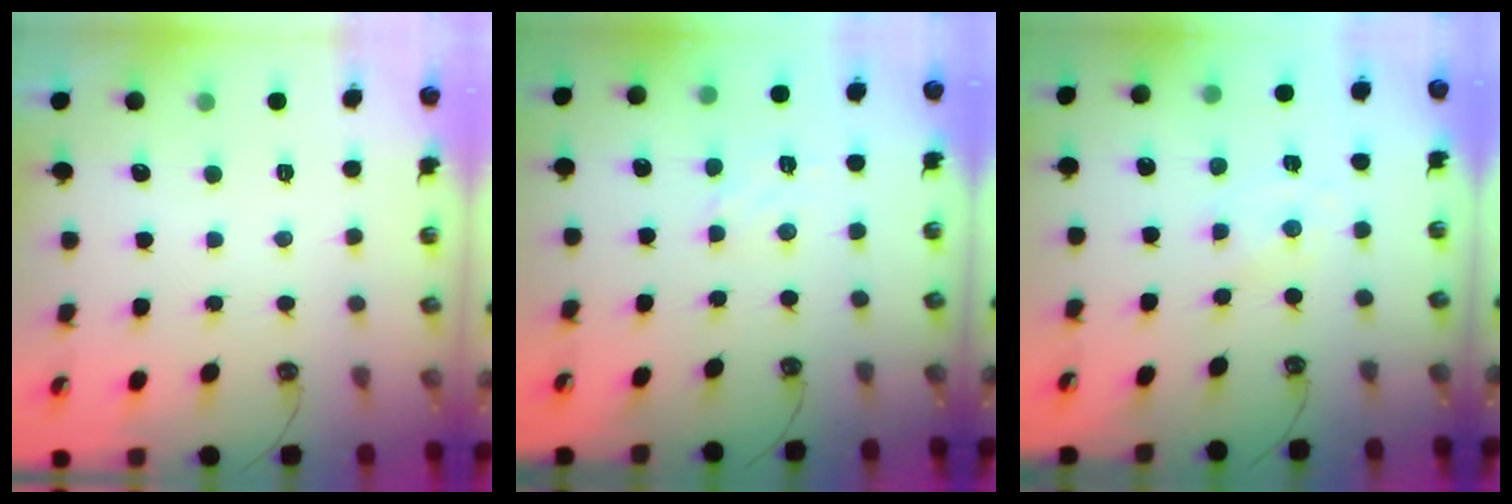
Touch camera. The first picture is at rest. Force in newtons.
{"total": 1.4, "press": 1.2, "slide": 0.7}
{"total": 0.0}